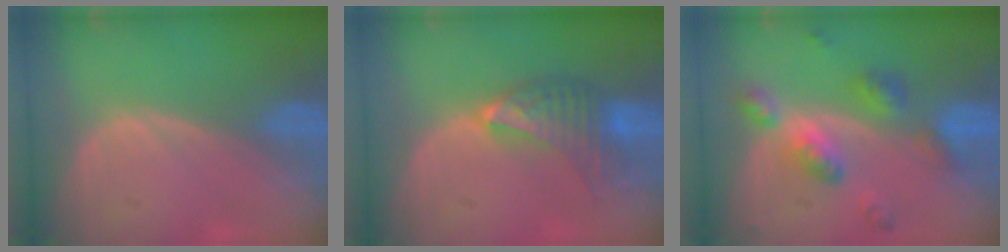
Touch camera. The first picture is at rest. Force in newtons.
{"total": 7.0, "press": 6.7, "slide": 1.9}
{"total": 7.4, "press": 7.4, "slide": 0.5}